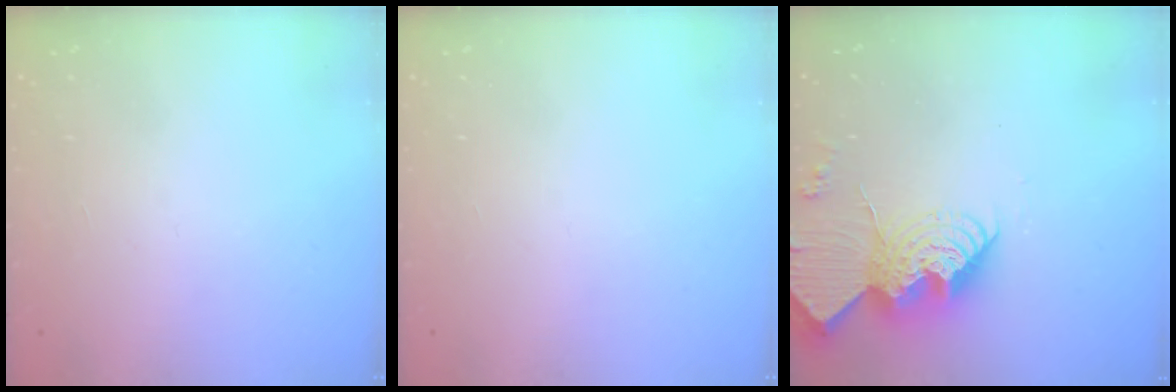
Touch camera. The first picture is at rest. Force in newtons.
{"total": 0.0}
{"total": 17.5, "press": 17.5, "slide": 1.7}